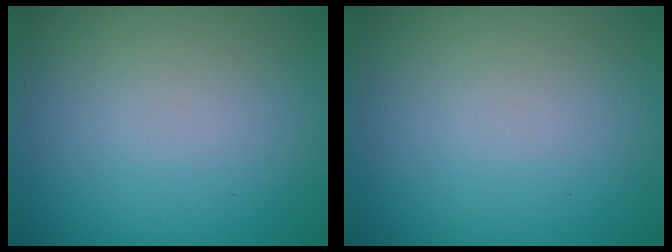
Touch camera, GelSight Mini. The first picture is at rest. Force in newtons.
{"total": 0.0}